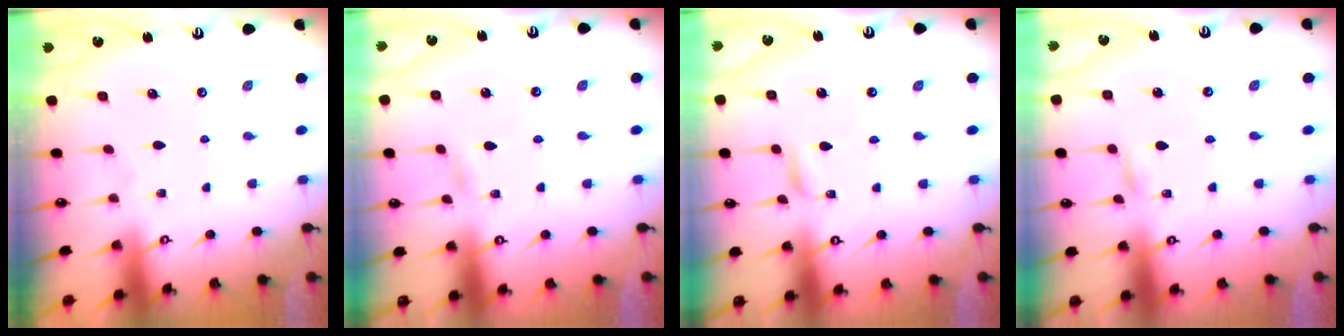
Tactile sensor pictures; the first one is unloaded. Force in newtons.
{"total": 1.7, "press": 1.7, "slide": 0.2}
{"total": 1.7, "press": 1.7, "slide": 0.1}
{"total": 1.4, "press": 1.4, "slide": 0.0}